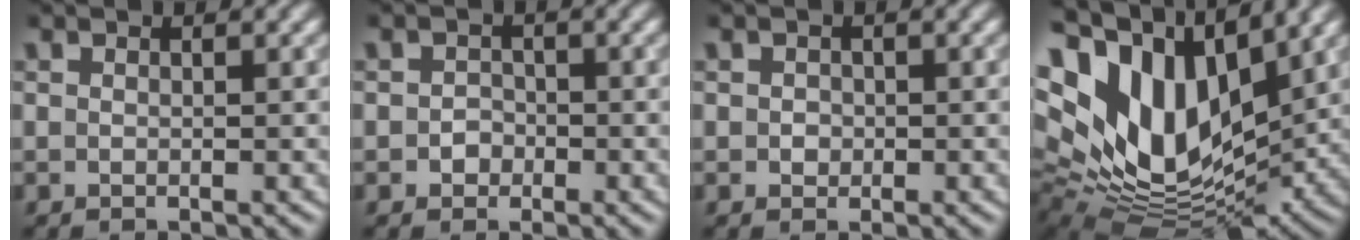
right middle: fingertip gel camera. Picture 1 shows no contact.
{"total": 1.4, "force": [-0.4, 1.3, 0.4], "torque": [0.001, 0.002, -0.010]}
{"total": 1.1, "force": [0.1, 1.0, 0.4], "torque": [0.000, -0.001, 0.000]}
{"total": 16.7, "force": [5.8, 9.8, 12.2], "torque": [-0.260, 0.017, 0.108]}